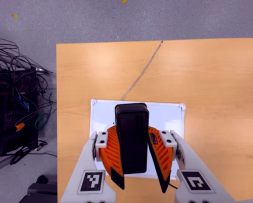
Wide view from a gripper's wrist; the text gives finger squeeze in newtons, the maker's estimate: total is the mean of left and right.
{"total": 9.0, "left": 9.5, "right": 8.6}